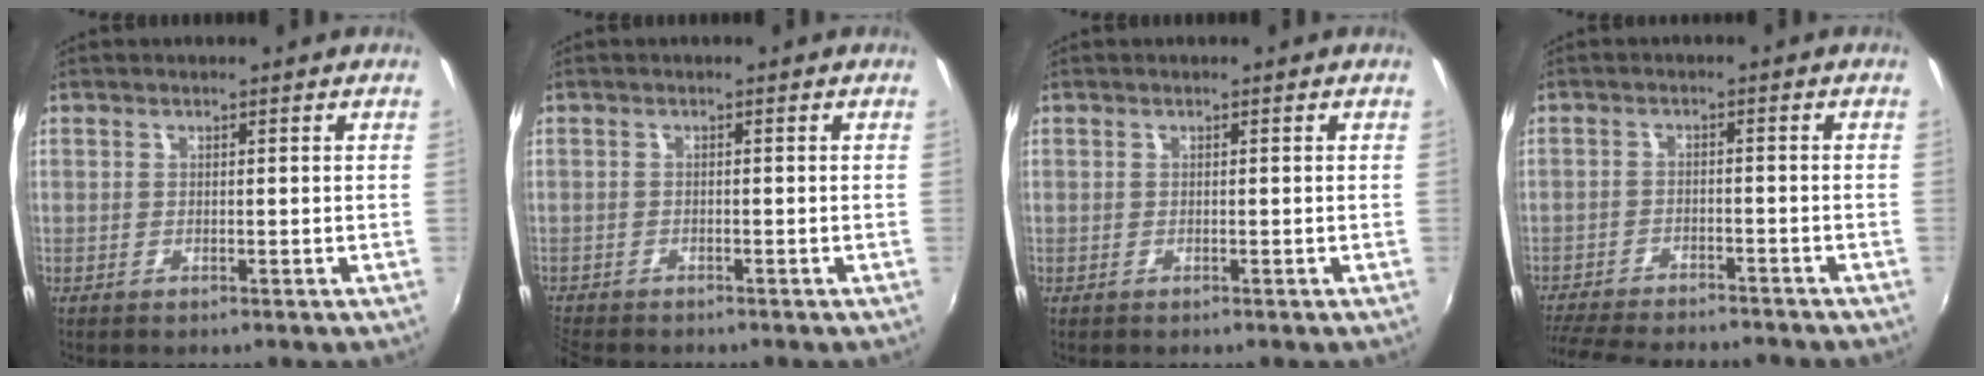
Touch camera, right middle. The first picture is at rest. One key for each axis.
{"total": 3.8, "fx": -3.5, "fy": 1.1, "fz": 1.0, "tx": -0.037, "ty": -0.019, "tz": -0.067}
{"total": 0.0}
{"total": 15.1, "fx": -13.3, "fy": 3.4, "fz": 6.4, "tx": -0.141, "ty": -0.021, "tz": -0.201}